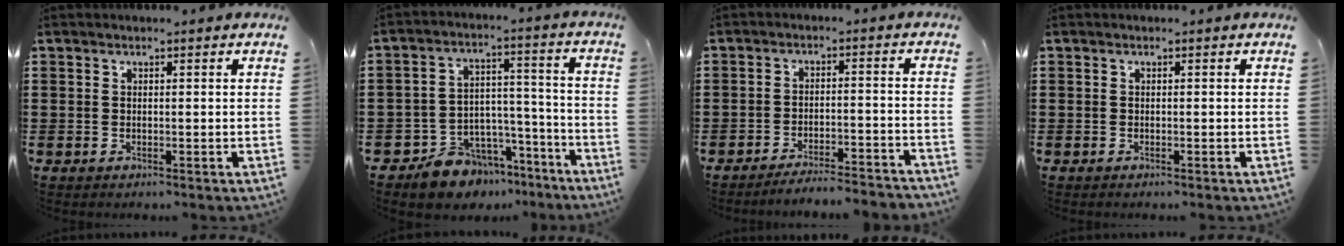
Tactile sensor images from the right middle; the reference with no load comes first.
{"total": 8.1, "force": [-7.2, 3.8, 0.0], "torque": [-0.002, 0.031, -0.135]}
{"total": 4.1, "force": [-4.1, 0.0, 0.7], "torque": [-0.014, 0.000, -0.083]}
{"total": 0.0}